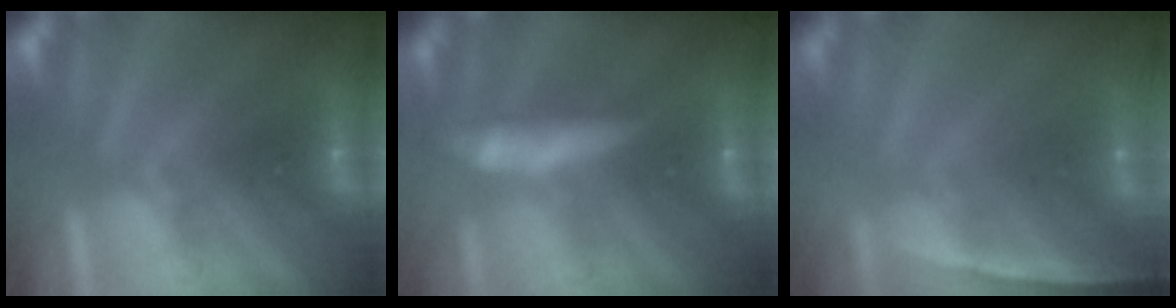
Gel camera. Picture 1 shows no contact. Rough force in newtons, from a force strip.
{"total": 8.6}
{"total": 1.6}